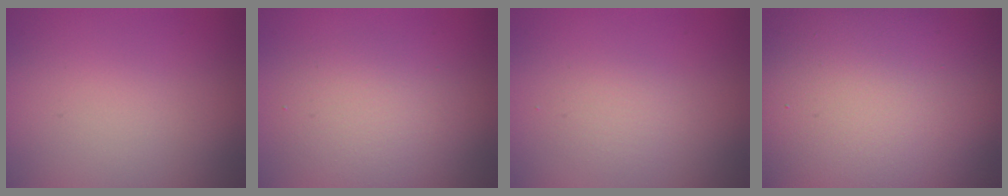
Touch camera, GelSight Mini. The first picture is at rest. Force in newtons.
{"total": 3.6, "press": 3.6, "slide": 0.2}
{"total": 1.3, "press": 1.3, "slide": 0.1}
{"total": 23.0, "press": 23.0, "slide": 1.3}